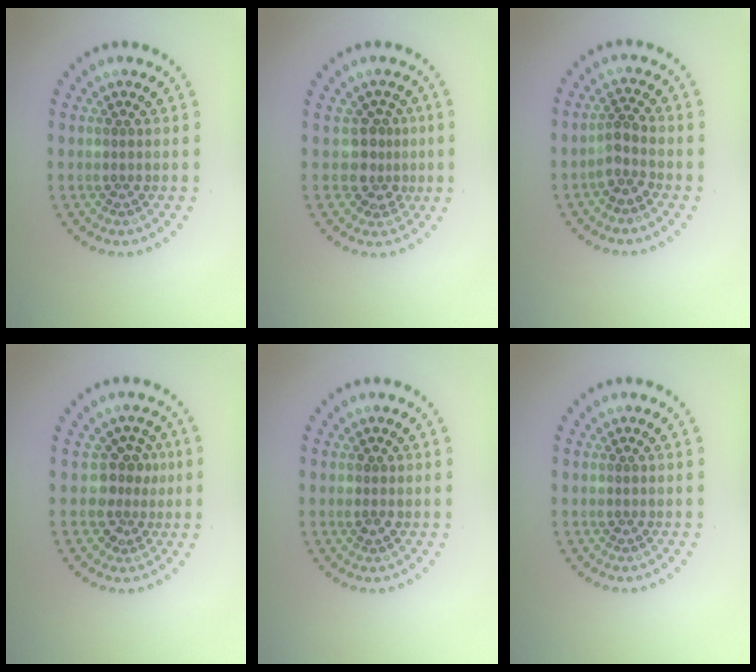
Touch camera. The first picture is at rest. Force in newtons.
{"total": 2.5, "press": 1.8, "slide": 1.7}
{"total": 1.8, "press": 1.5, "slide": 1.0}
{"total": 2.6, "press": 2.0, "slide": 1.7}
{"total": 0.9, "press": 0.9, "slide": 0.2}
{"total": 0.0}